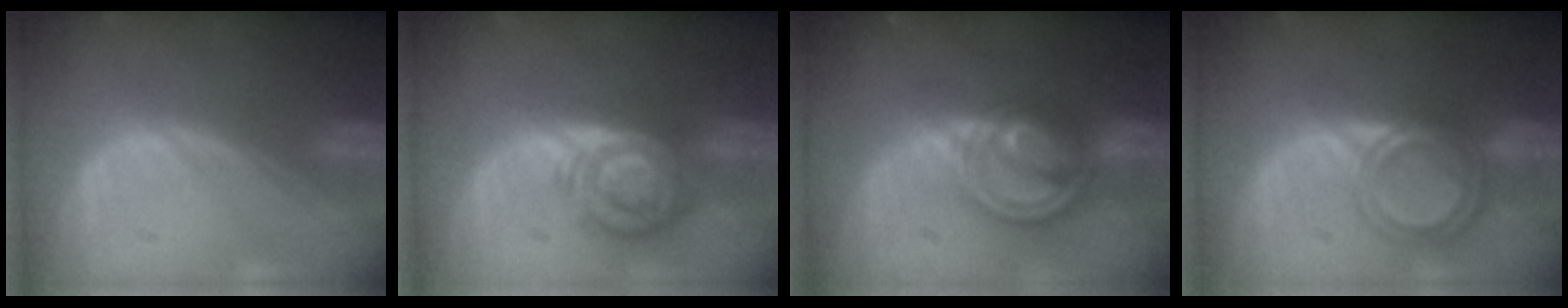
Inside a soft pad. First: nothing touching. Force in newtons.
{"total": 7.0, "press": 7.0, "slide": 0.2}
{"total": 7.9, "press": 6.9, "slide": 3.9}
{"total": 6.4, "press": 5.4, "slide": 3.4}